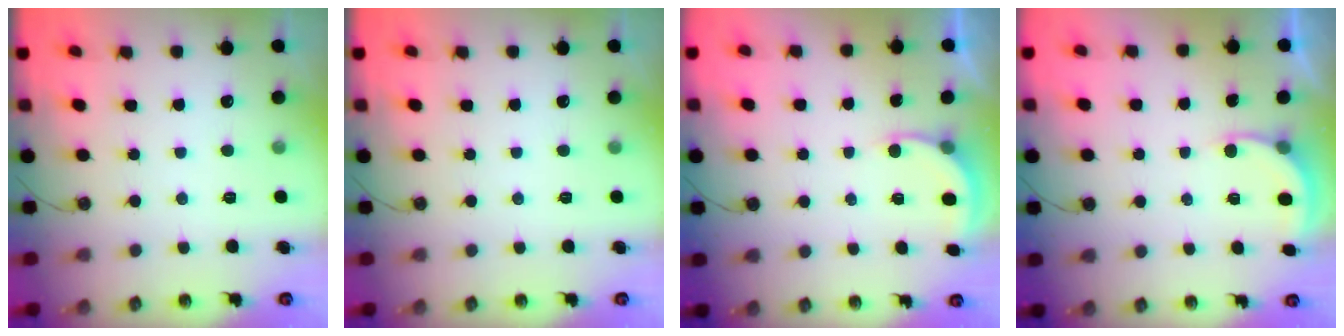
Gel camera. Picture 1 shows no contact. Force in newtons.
{"total": 0.0}
{"total": 2.9, "press": 2.9, "slide": 0.2}
{"total": 2.9, "press": 2.9, "slide": 0.2}